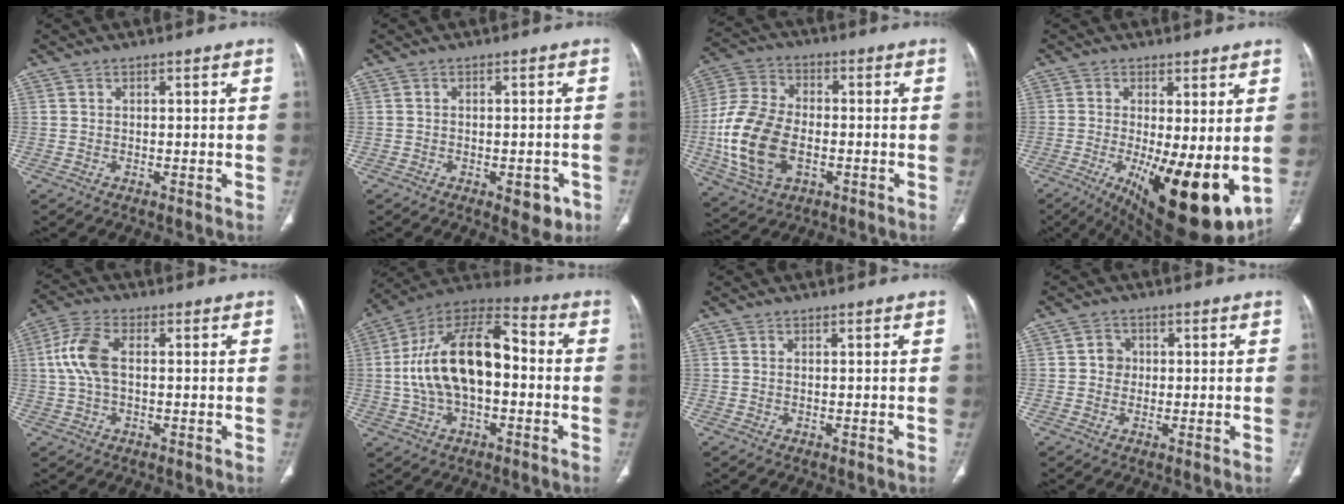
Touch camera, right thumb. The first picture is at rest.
{"total": 4.7, "force": [-2.1, 2.4, 3.4], "torque": [-0.023, 0.004, -0.021]}
{"total": 16.6, "force": [-3.2, 10.5, 12.5], "torque": [-0.254, 0.011, -0.055]}
{"total": 17.8, "force": [-3.1, 6.4, 16.3], "torque": [-0.218, -0.033, -0.021]}
{"total": 8.0, "force": [0.7, 4.2, 6.7], "torque": [-0.155, 0.019, 0.012]}
{"total": 20.0, "force": [-0.4, 10.9, 16.8], "torque": [-0.299, 0.042, -0.012]}
{"total": 0.0}
{"total": 2.9, "force": [0.2, 2.7, 1.1], "torque": [0.000, 0.006, 0.000]}